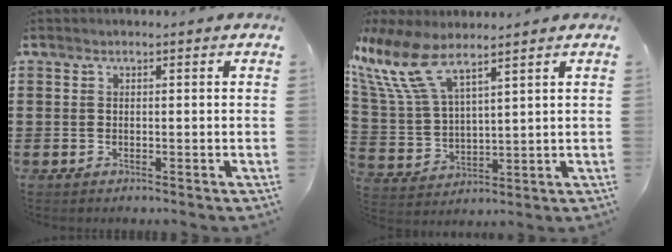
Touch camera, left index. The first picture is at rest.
{"total": 10.3, "force": [7.3, 3.0, 6.5], "torque": [-0.178, -0.033, 0.129]}